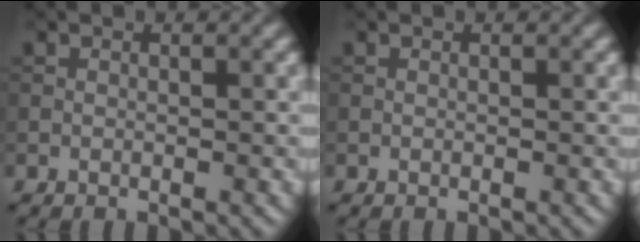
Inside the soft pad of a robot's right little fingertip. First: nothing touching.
{"total": 0.0}